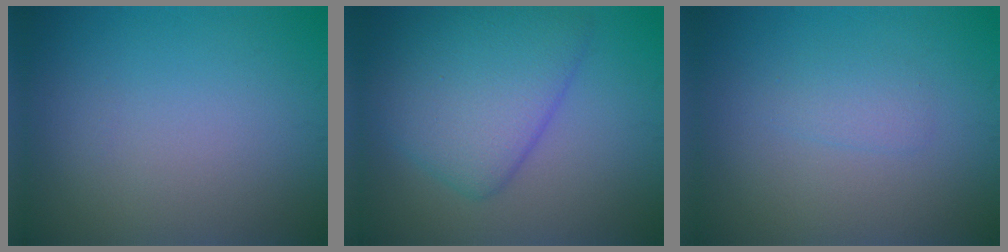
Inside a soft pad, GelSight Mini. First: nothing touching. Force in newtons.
{"total": 7.0, "press": 7.0, "slide": 0.2}
{"total": 1.3, "press": 1.3, "slide": 0.0}